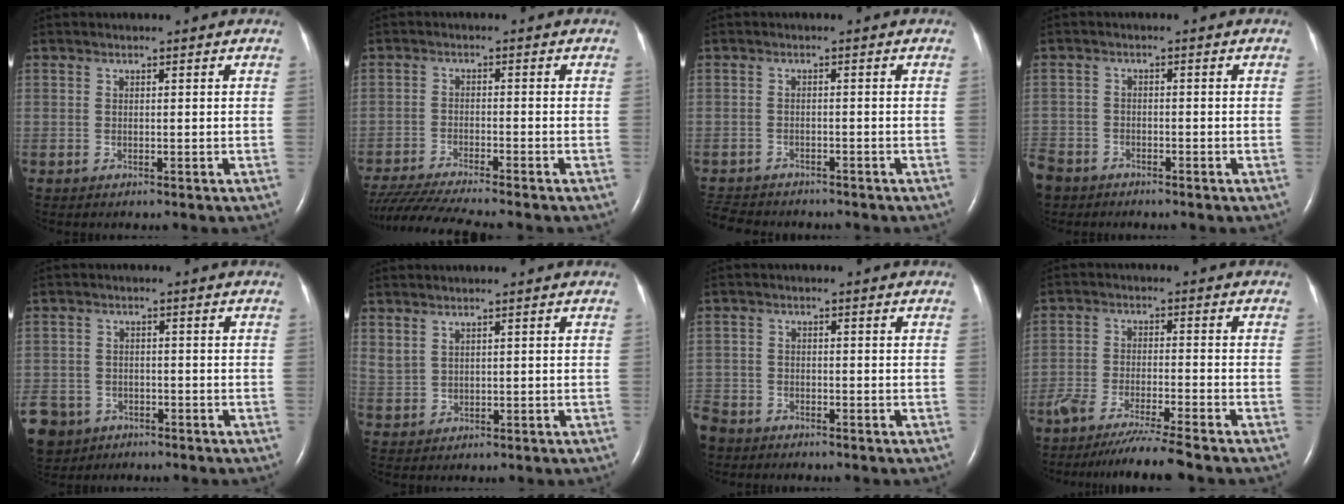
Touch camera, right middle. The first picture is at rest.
{"total": 11.3, "force": [-10.1, -0.9, 4.9], "torque": [-0.078, -0.028, -0.169]}
{"total": 7.5, "force": [-6.8, 2.1, 2.3], "torque": [-0.044, -0.009, -0.101]}
{"total": 7.1, "force": [-5.2, 4.4, 1.7], "torque": [-0.058, -0.010, -0.102]}
{"total": 13.3, "force": [-7.4, 10.2, 4.1], "torque": [-0.148, -0.009, -0.118]}
{"total": 1.9, "force": [1.5, 0.9, 0.8], "torque": [-0.021, 0.004, 0.040]}
{"total": 5.5, "force": [-4.7, 2.7, 0.8], "torque": [-0.021, -0.006, -0.094]}
{"total": 9.3, "force": [-8.0, -1.1, 4.6], "torque": [-0.069, -0.033, -0.136]}